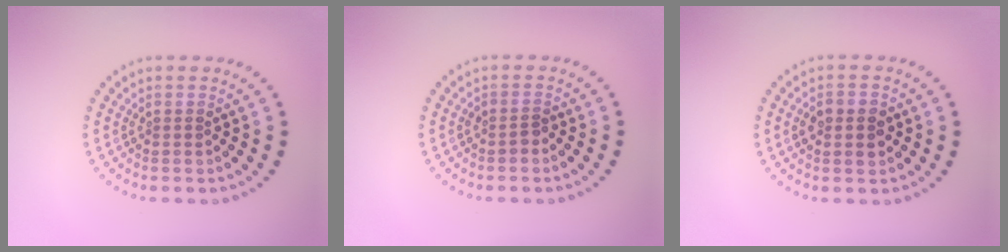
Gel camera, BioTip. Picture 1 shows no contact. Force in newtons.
{"total": 0.9, "press": 0.8, "slide": 0.5}
{"total": 2.9, "press": 2.8, "slide": 0.2}